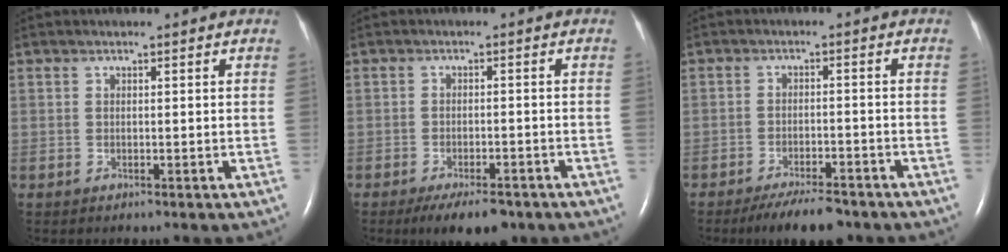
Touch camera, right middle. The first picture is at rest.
{"total": 6.6, "force": [-4.9, 2.2, 3.9], "torque": [-0.057, -0.007, -0.074]}
{"total": 6.9, "force": [-5.7, 1.7, 3.6], "torque": [-0.057, -0.010, -0.093]}